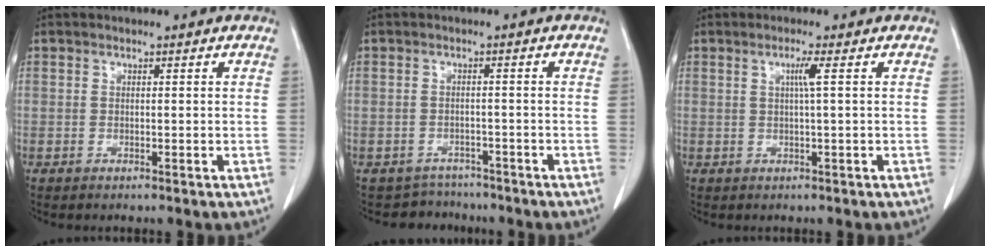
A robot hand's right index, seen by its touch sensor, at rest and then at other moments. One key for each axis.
{"total": 3.8, "fx": -3.3, "fy": 1.5, "fz": -1.1, "tx": 0.015, "ty": 0.015, "tz": -0.049}
{"total": 2.1, "fx": 0.5, "fy": -0.6, "fz": 1.9, "tx": -0.039, "ty": -0.001, "tz": 0.011}